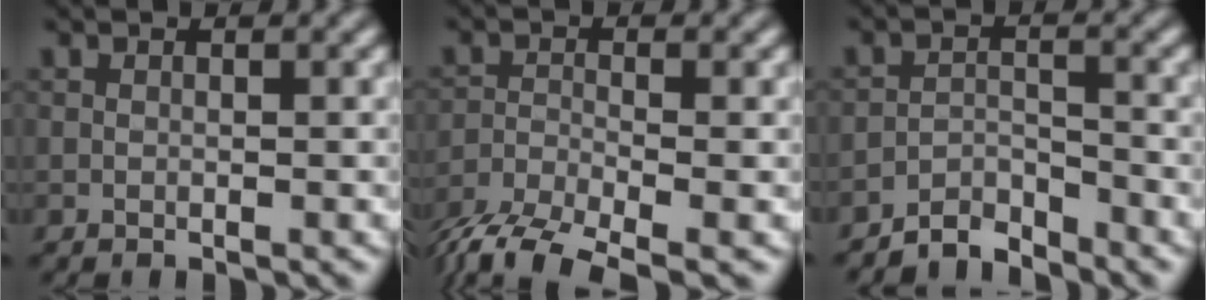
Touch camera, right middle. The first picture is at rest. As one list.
[{"total": 5.1, "force": [-4.3, 1.1, 2.4], "torque": [-0.050, -0.005, -0.080]}, {"total": 2.8, "force": [-2.8, 0.2, 0.0], "torque": [-0.001, 0.013, -0.053]}]